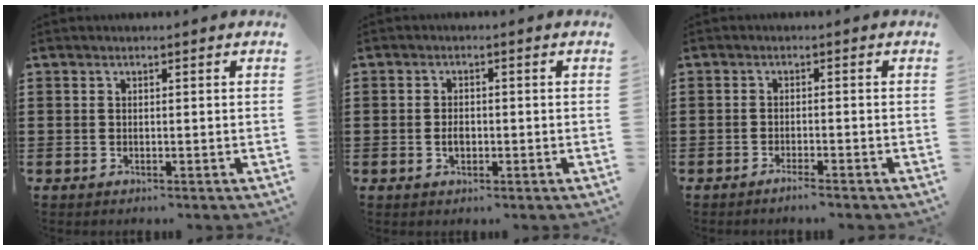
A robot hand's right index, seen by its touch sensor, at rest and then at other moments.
{"total": 2.0, "force": [-0.5, 1.1, 1.5], "torque": [-0.030, 0.003, -0.009]}
{"total": 1.6, "force": [-1.4, -0.1, 0.7], "torque": [-0.013, -0.001, -0.026]}